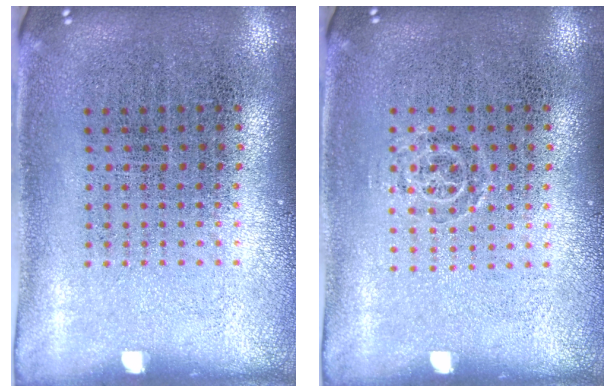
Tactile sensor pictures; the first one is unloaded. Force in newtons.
{"total": 0.7, "press": 0.6, "slide": 0.5}